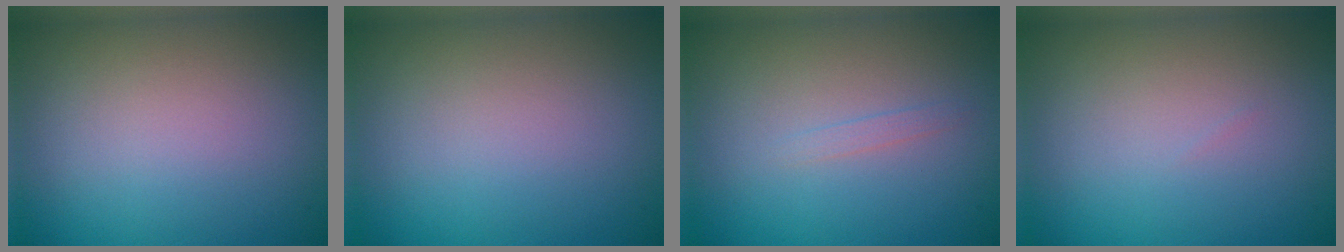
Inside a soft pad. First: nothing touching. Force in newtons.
{"total": 0.0}
{"total": 0.7, "press": 0.7, "slide": 0.0}
{"total": 0.0}